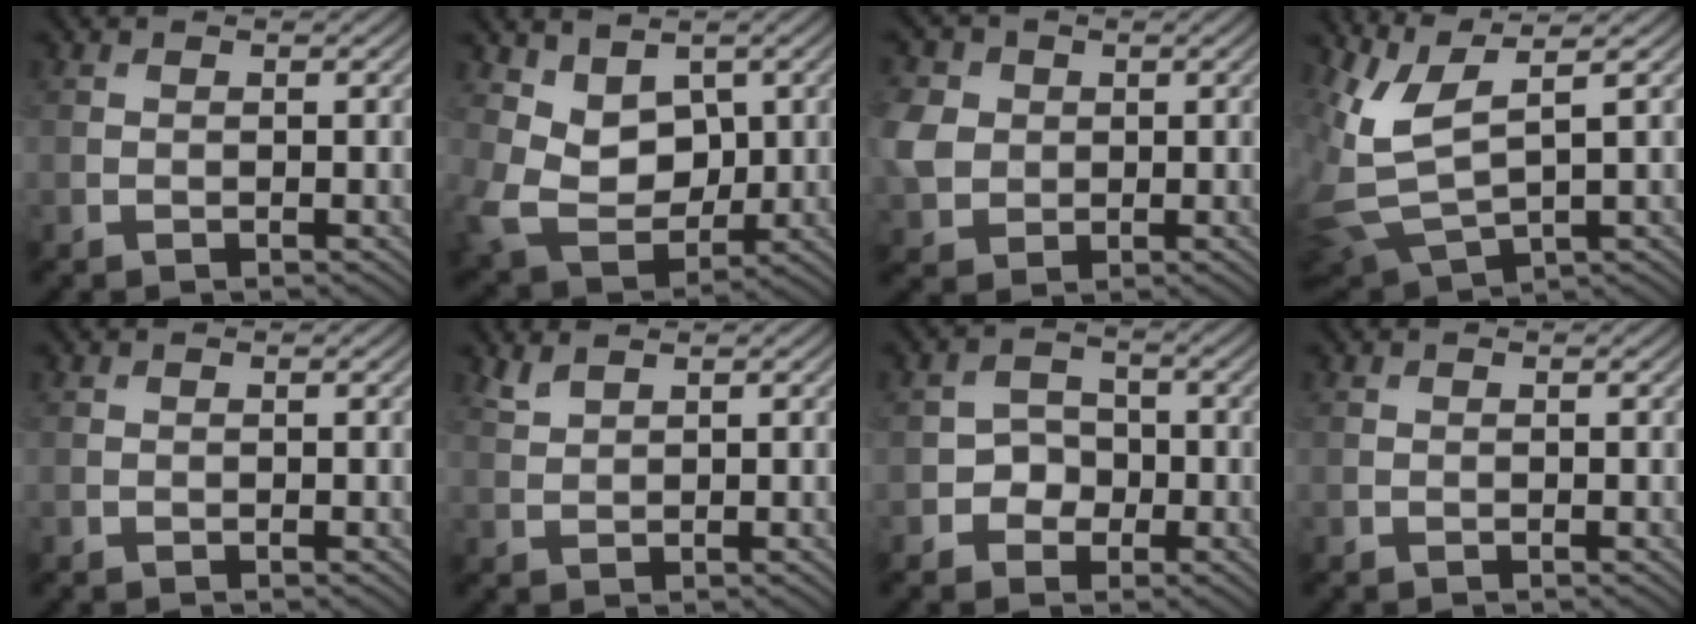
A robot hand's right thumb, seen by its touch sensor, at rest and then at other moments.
{"total": 7.2, "force": [2.6, 5.2, 4.3], "torque": [-0.115, -0.021, 0.043]}
{"total": 5.6, "force": [0.5, 4.9, 2.6], "torque": [-0.085, 0.005, 0.003]}
{"total": 7.9, "force": [3.5, 3.0, 6.5], "torque": [-0.175, -0.003, 0.076]}
{"total": 0.0}
{"total": 1.7, "force": [1.5, 0.3, 0.8], "torque": [-0.028, 0.004, 0.038]}
{"total": 3.2, "force": [-1.1, 2.7, 1.2], "torque": [-0.009, 0.005, -0.028]}
{"total": 0.0}